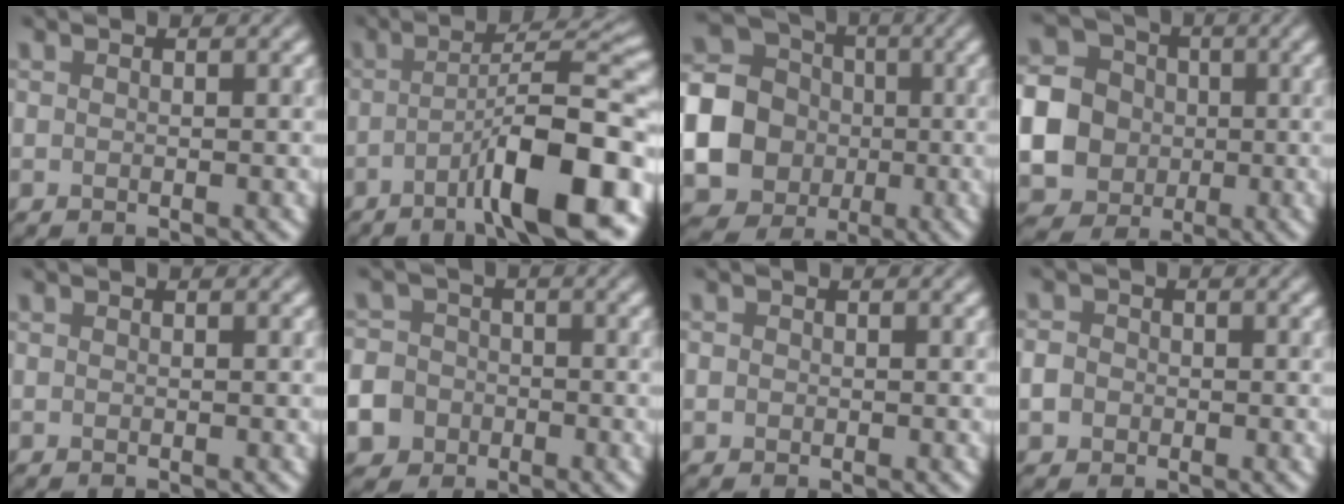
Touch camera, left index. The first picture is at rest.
{"total": 10.9, "force": [-4.7, 2.4, 9.6], "torque": [-0.132, 0.016, -0.078]}
{"total": 21.3, "force": [-2.3, 20.2, 6.2], "torque": [-0.199, -0.012, -0.091]}
{"total": 13.4, "force": [-1.8, 12.6, 4.2], "torque": [-0.145, -0.018, -0.052]}
{"total": 0.0}
{"total": 11.3, "force": [-5.4, 9.6, 2.6], "torque": [-0.072, -0.033, -0.126]}
{"total": 0.8, "force": [-0.1, 0.8, 0.2], "torque": [0.001, -0.005, -0.004]}
{"total": 2.3, "force": [-0.4, 2.1, 0.9], "torque": [-0.006, 0.004, -0.014]}